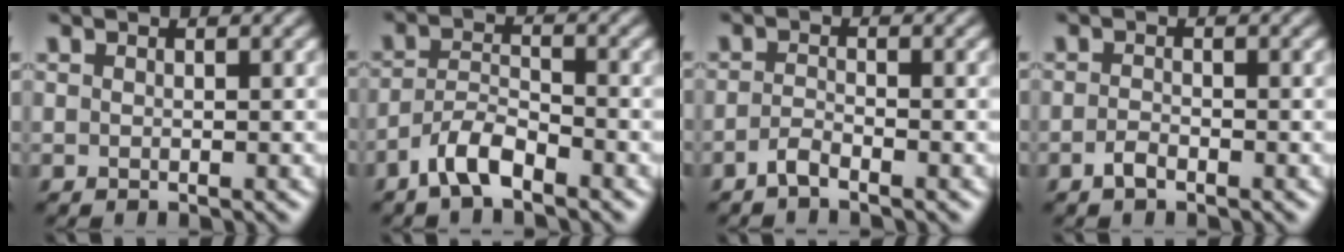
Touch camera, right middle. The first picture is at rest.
{"total": 3.4, "force": [-2.5, 1.0, 2.1], "torque": [-0.044, 0.009, -0.054]}
{"total": 1.4, "force": [-1.1, 0.3, 0.9], "torque": [-0.020, 0.003, -0.025]}
{"total": 1.1, "force": [-0.7, 0.4, 0.8], "torque": [-0.018, 0.001, -0.017]}